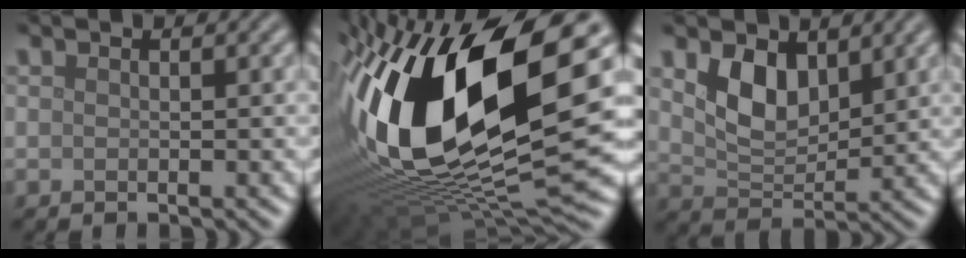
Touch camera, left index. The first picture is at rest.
{"total": 19.6, "force": [2.7, 9.3, 17.0], "torque": [-0.341, -0.018, 0.046]}
{"total": 4.4, "force": [2.1, 2.6, 2.9], "torque": [-0.064, -0.008, 0.041]}